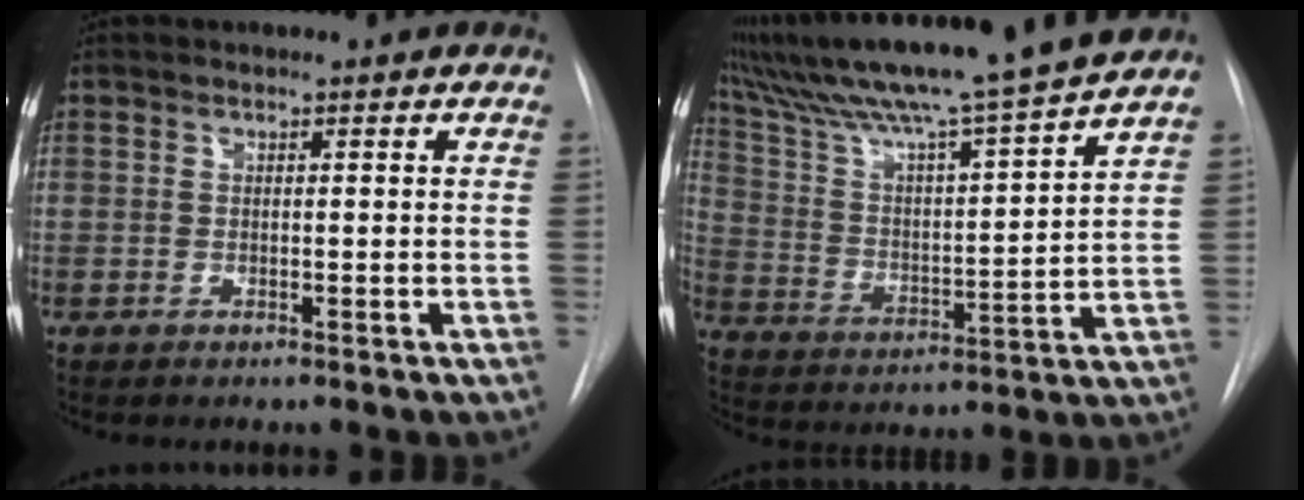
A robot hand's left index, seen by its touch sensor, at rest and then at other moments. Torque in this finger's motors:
{"motor_torque": [0.89, -1.24, 0.99, 0.21]}